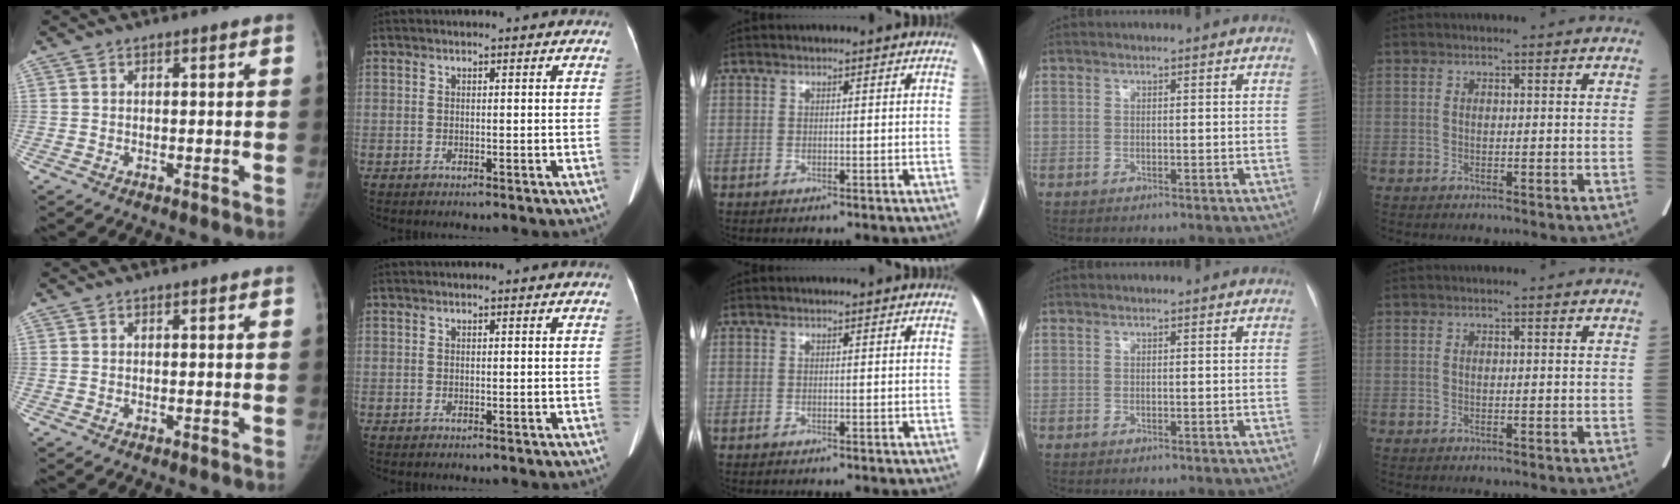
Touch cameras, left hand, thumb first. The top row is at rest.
{}